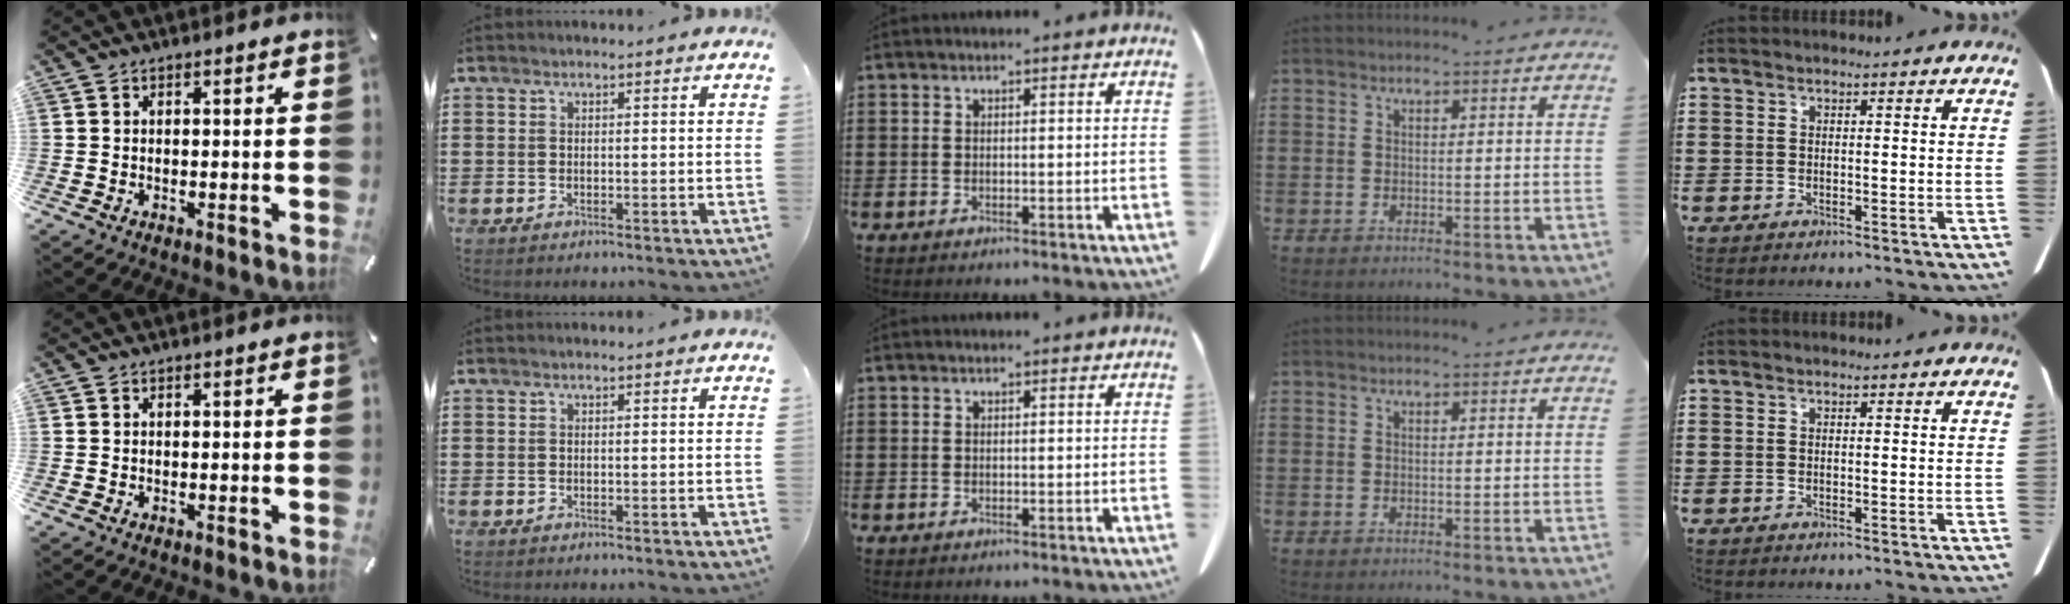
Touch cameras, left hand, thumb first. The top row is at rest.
{}